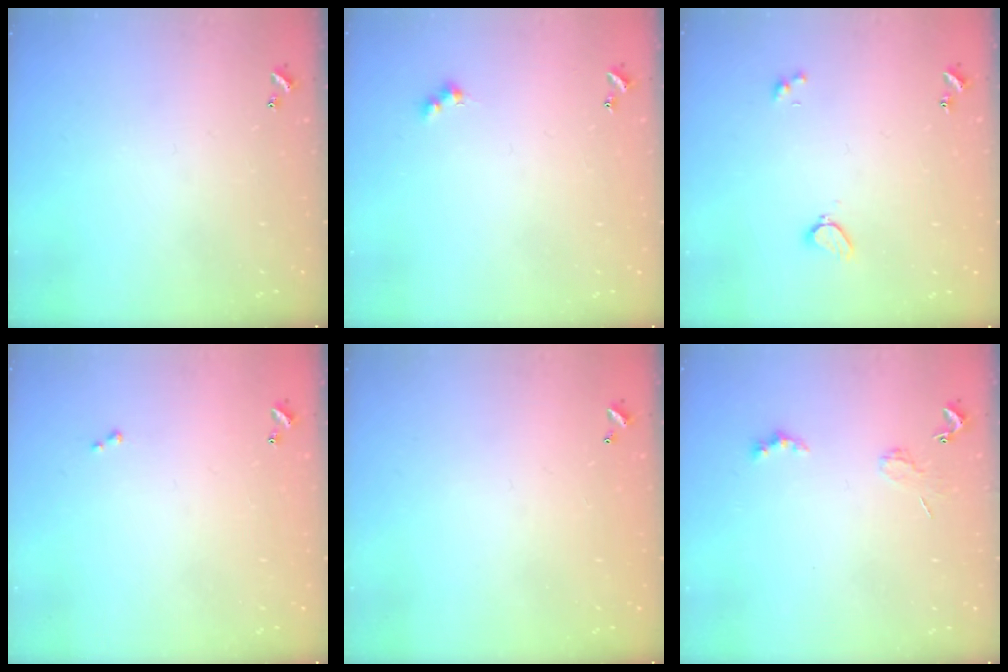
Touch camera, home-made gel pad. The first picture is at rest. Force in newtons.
{"total": 3.0, "press": 2.9, "slide": 0.5}
{"total": 2.1, "press": 2.0, "slide": 0.5}
{"total": 0.0}
{"total": 2.8, "press": 2.8, "slide": 0.1}
{"total": 2.0, "press": 1.9, "slide": 0.4}